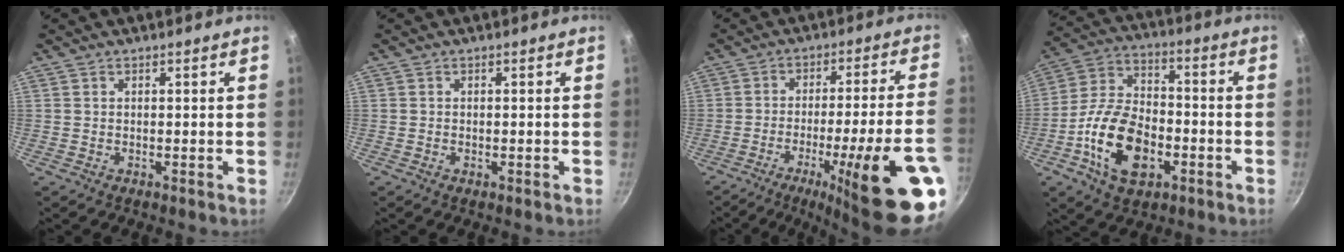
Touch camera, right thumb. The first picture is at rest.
{"total": 0.5, "force": [-0.2, 0.3, 0.4], "torque": [-0.007, 0.001, -0.003]}
{"total": 23.2, "force": [-10.3, 3.1, 20.6], "torque": [-0.266, 0.037, -0.142]}
{"total": 17.3, "force": [-5.7, 10.2, 12.7], "torque": [-0.220, 0.034, -0.110]}